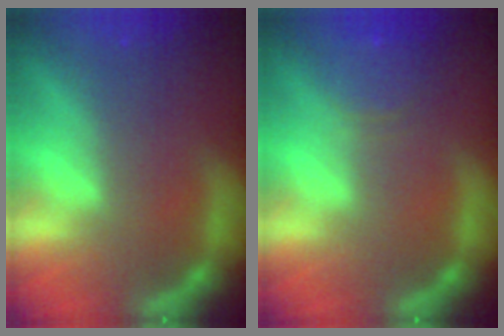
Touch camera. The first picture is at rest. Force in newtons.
{"total": 3.5}